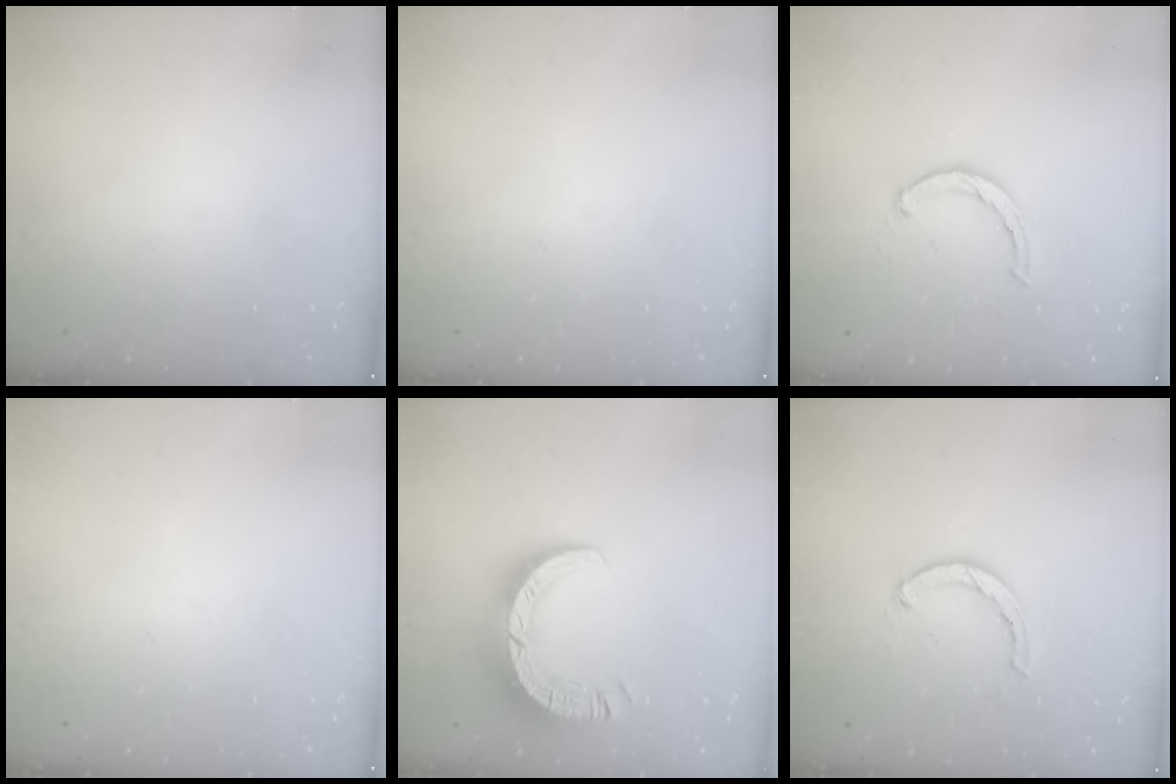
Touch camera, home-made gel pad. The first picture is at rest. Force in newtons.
{"total": 0.0}
{"total": 3.1, "press": 3.0, "slide": 0.5}
{"total": 0.0}
{"total": 10.6, "press": 10.5, "slide": 1.0}
{"total": 2.3, "press": 2.3, "slide": 0.3}